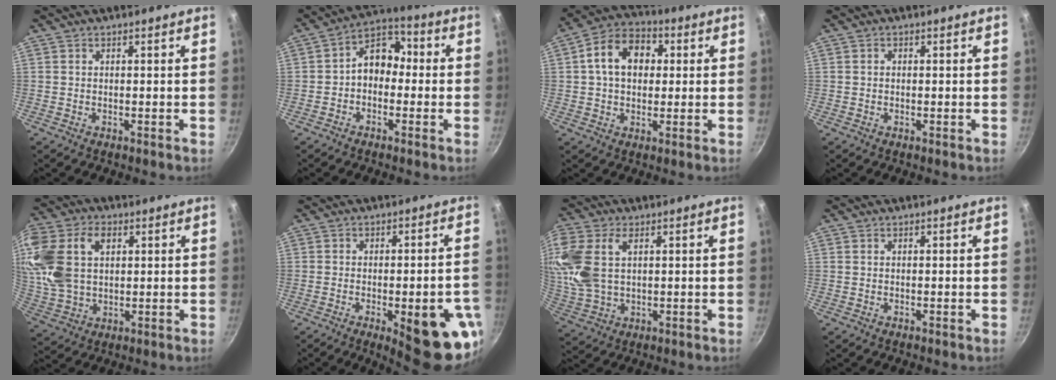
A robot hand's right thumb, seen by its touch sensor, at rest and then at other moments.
{"total": 8.3, "force": [-0.7, 6.3, 5.4], "torque": [-0.047, 0.038, -0.033]}
{"total": 11.9, "force": [2.0, 8.6, 7.9], "torque": [-0.102, 0.021, 0.016]}
{"total": 0.6, "force": [0.0, 0.5, 0.3], "torque": [-0.004, 0.003, 0.000]}
{"total": 17.5, "force": [4.5, 11.8, 12.2], "torque": [-0.249, 0.008, 0.088]}
{"total": 15.7, "force": [-5.7, 4.9, 13.8], "torque": [-0.141, 0.013, -0.066]}
{"total": 12.8, "force": [3.4, 7.9, 9.5], "torque": [-0.203, 0.001, 0.071]}
{"total": 0.0}